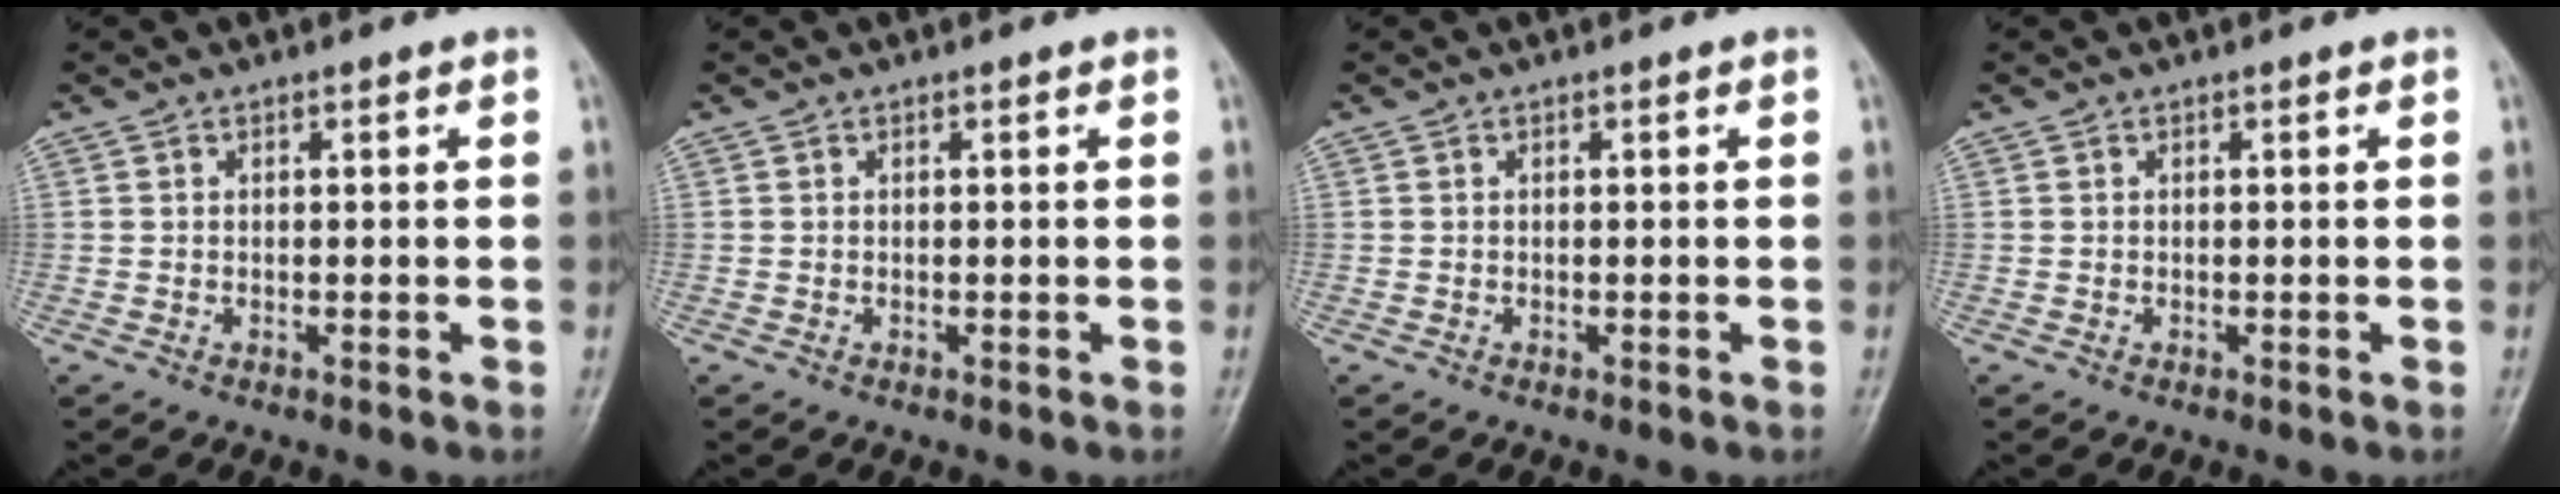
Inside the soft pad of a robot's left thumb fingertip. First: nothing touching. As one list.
[{"total": 0.0}, {"total": 0.0}, {"total": 0.0}]